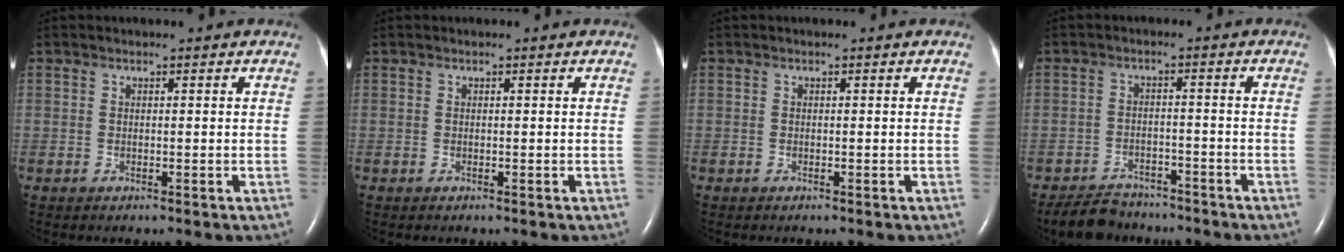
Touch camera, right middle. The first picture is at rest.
{"total": 0.0}
{"total": 0.0}
{"total": 6.3, "force": [-5.7, 2.6, 1.1], "torque": [-0.027, -0.008, -0.093]}